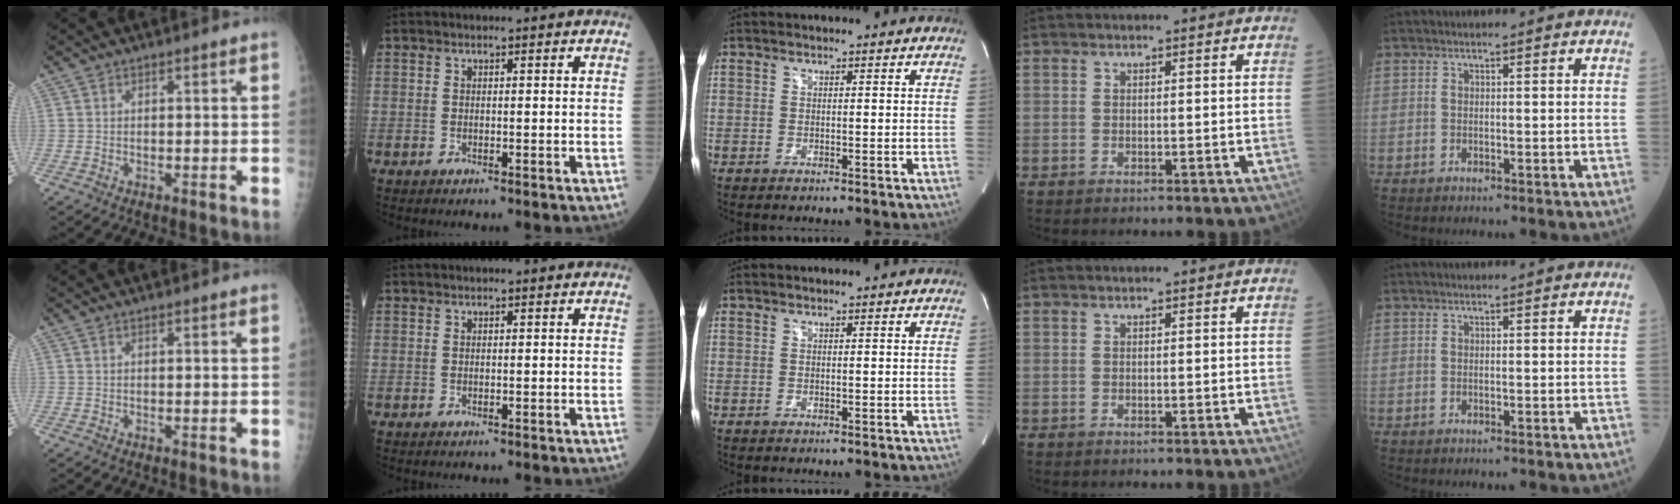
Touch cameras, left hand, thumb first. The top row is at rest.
{}